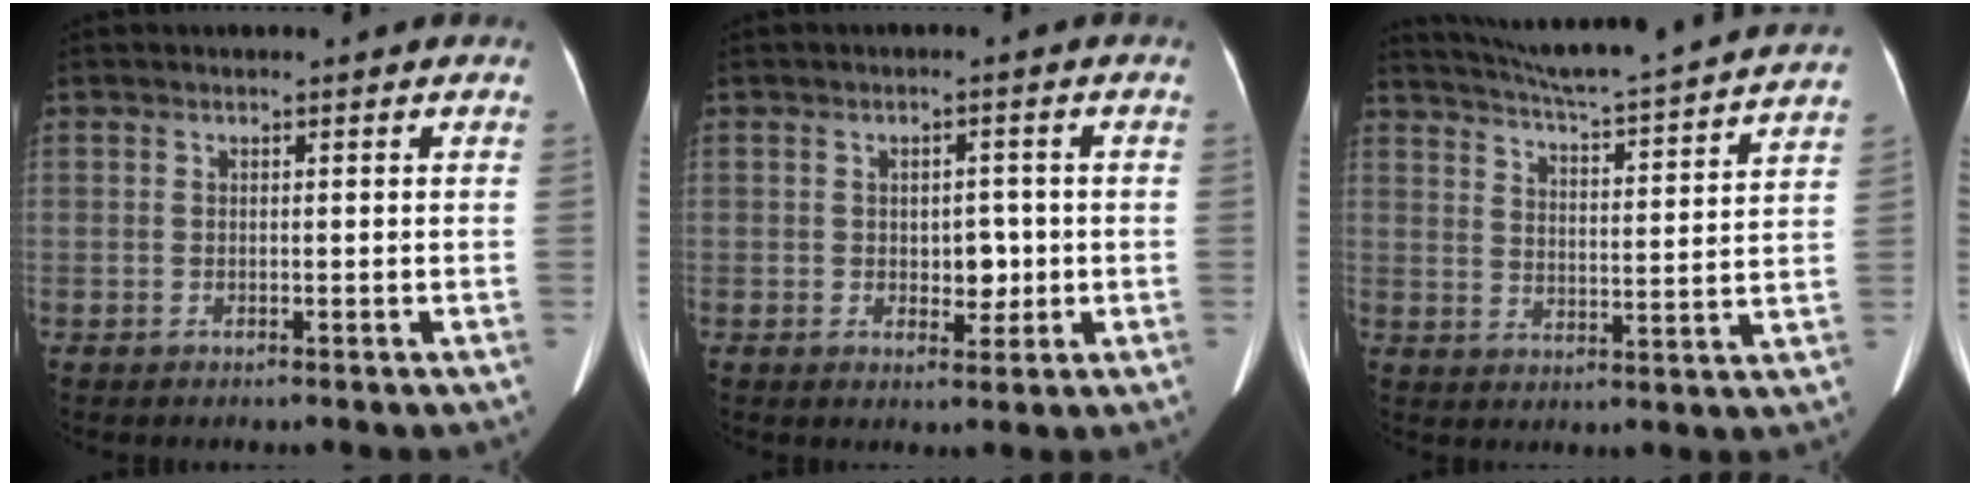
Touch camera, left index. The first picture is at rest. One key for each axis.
{"total": 3.4, "fx": -0.3, "fy": 2.2, "fz": 2.5, "tx": -0.030, "ty": 0.002, "tz": -0.002}
{"total": 22.1, "fx": 20.4, "fy": -0.8, "fz": 8.4, "tx": -0.145, "ty": -0.029, "tz": 0.272}